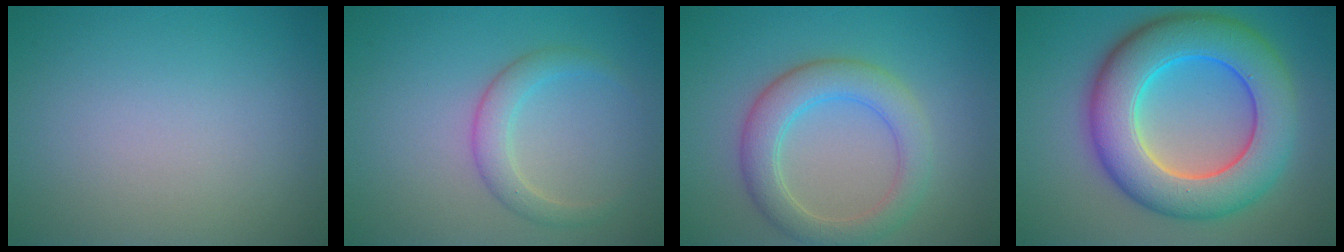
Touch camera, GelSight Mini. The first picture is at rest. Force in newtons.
{"total": 2.5, "press": 2.5, "slide": 0.2}
{"total": 4.7, "press": 4.7, "slide": 0.6}
{"total": 10.9, "press": 10.8, "slide": 0.6}